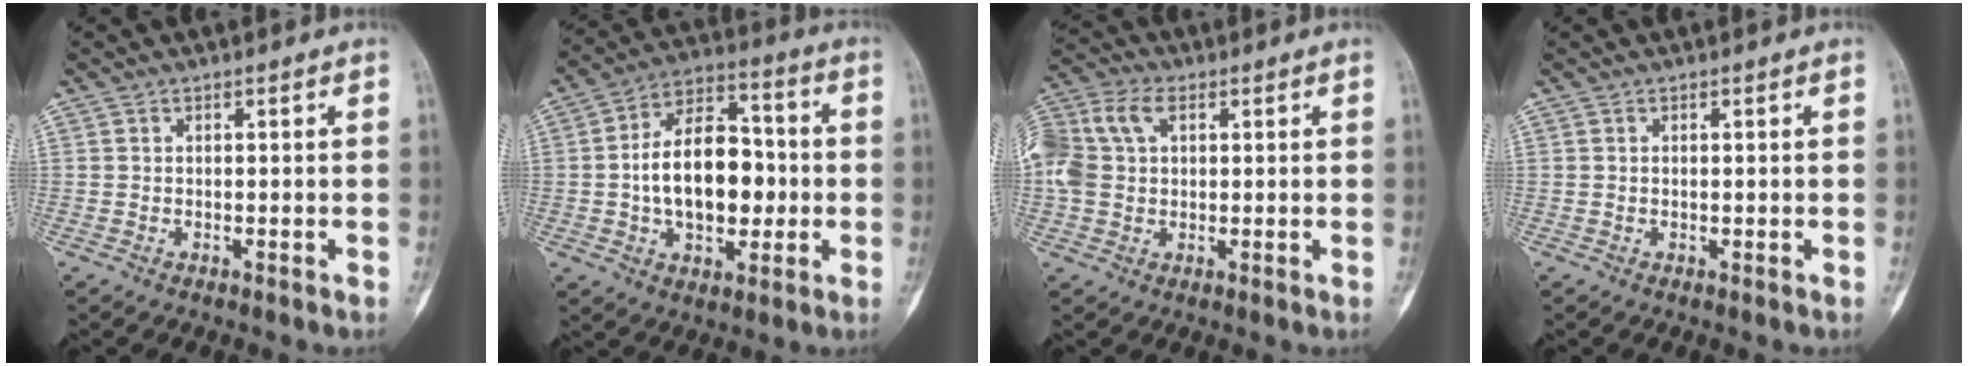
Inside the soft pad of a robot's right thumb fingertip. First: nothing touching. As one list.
[{"total": 16.9, "force": [-1.2, 10.3, 13.3], "torque": [-0.191, 0.031, -0.019]}, {"total": 13.2, "force": [3.4, 9.1, 9.0], "torque": [-0.218, 0.030, 0.063]}, {"total": 0.0}]